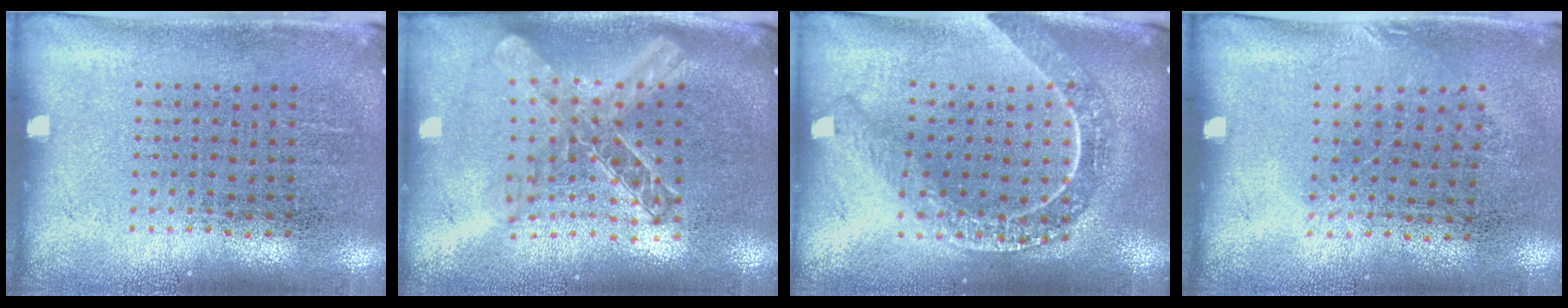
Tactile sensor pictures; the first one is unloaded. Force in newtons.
{"total": 2.0, "press": 1.7, "slide": 1.1}
{"total": 2.3, "press": 1.9, "slide": 1.2}
{"total": 0.8, "press": 0.6, "slide": 0.5}